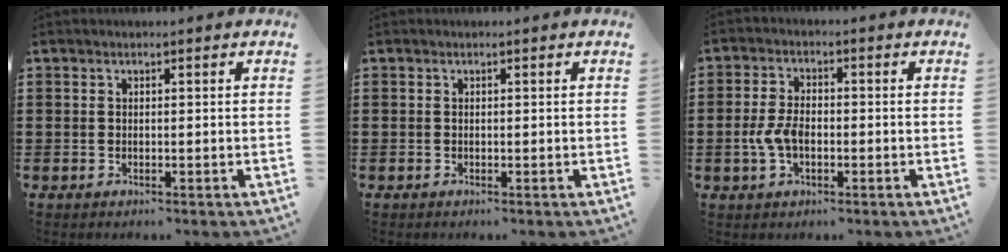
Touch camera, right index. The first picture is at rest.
{"total": 0.0}
{"total": 4.8, "force": [-1.0, 2.7, 3.8], "torque": [-0.097, -0.004, -0.026]}